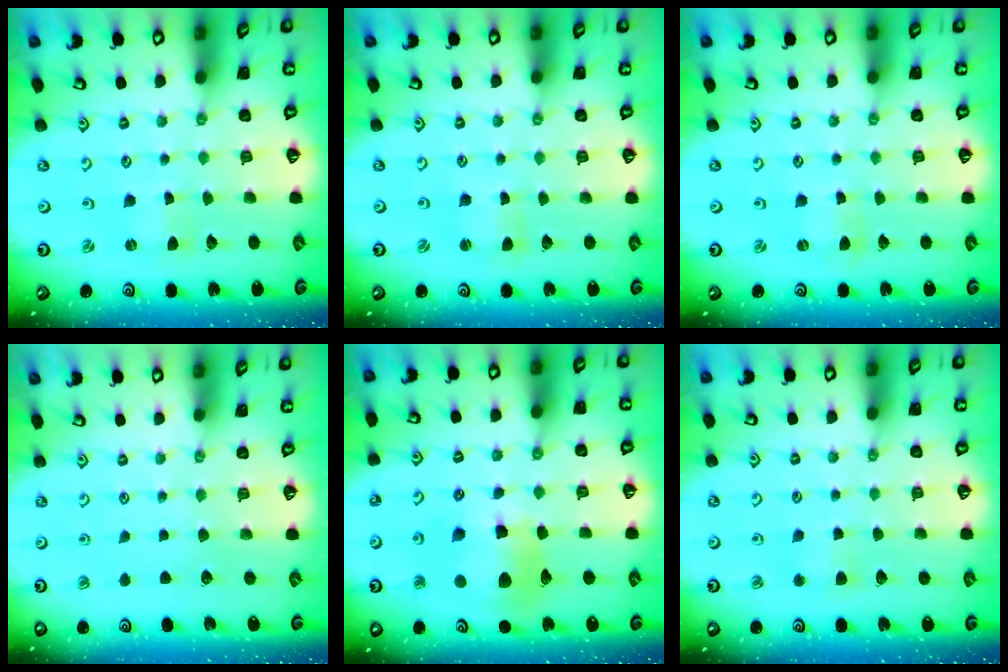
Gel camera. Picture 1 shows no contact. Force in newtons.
{"total": 1.2, "press": 1.2, "slide": 0.3}
{"total": 1.0, "press": 1.0, "slide": 0.2}
{"total": 0.0}
{"total": 14.7, "press": 14.6, "slide": 2.0}
{"total": 3.5, "press": 3.5, "slide": 0.7}